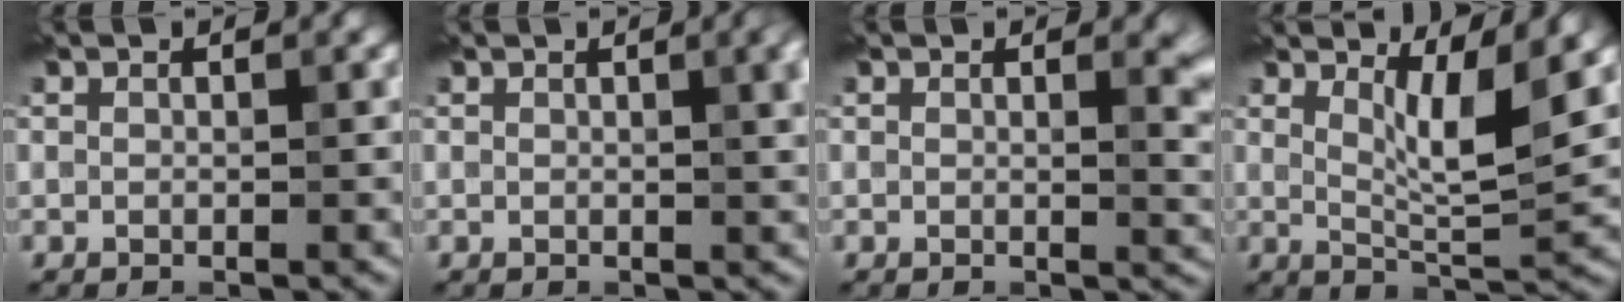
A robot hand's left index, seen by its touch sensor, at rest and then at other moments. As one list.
[{"total": 4.8, "force": [1.4, 2.0, 4.1], "torque": [-0.035, 0.006, 0.025]}, {"total": 3.4, "force": [1.3, 1.4, 2.9], "torque": [-0.027, -0.005, 0.021]}, {"total": 4.9, "force": [2.1, 0.9, 4.2], "torque": [-0.070, -0.010, 0.039]}]